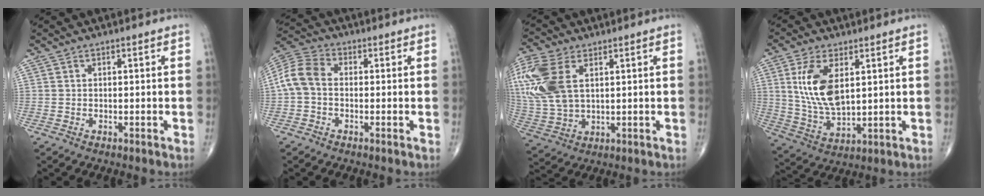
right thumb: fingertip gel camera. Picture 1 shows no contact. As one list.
[{"total": 7.6, "force": [-0.5, 5.3, 5.5], "torque": [-0.107, 0.022, -0.023]}, {"total": 16.8, "force": [5.1, 9.9, 12.7], "torque": [-0.320, -0.005, 0.103]}, {"total": 11.9, "force": [3.3, 5.9, 9.8], "torque": [-0.191, -0.018, 0.074]}]